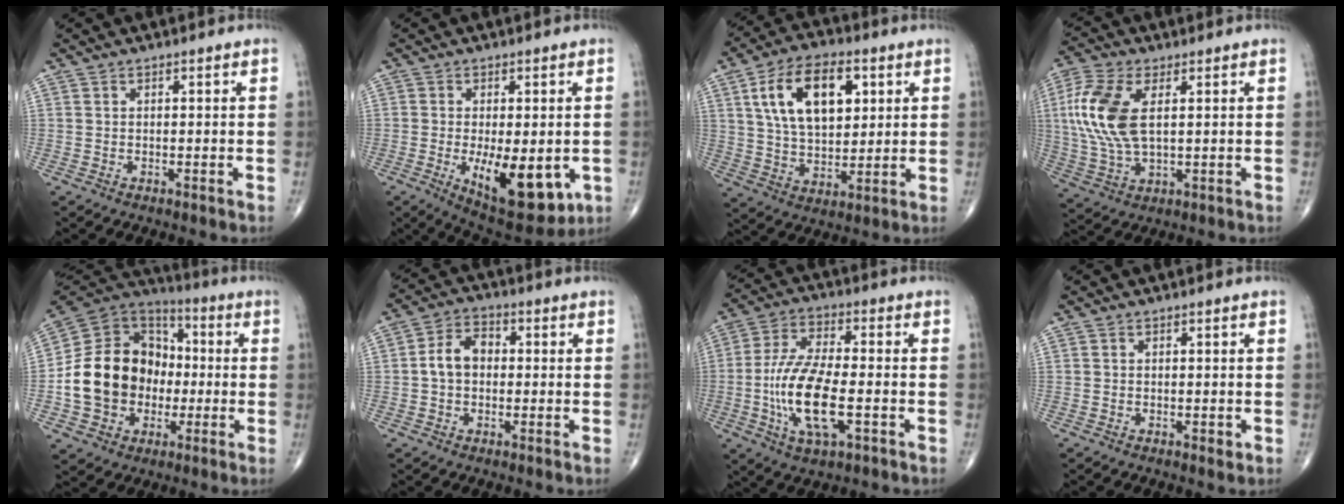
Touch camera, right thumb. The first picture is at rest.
{"total": 14.6, "force": [-3.6, 6.5, 12.6], "torque": [-0.173, -0.021, -0.035]}
{"total": 16.2, "force": [5.4, 9.1, 12.3], "torque": [-0.190, -0.009, 0.098]}
{"total": 13.7, "force": [2.7, 7.0, 11.5], "torque": [-0.266, 0.000, 0.056]}
{"total": 19.1, "force": [-2.7, 15.8, 10.4], "torque": [-0.150, 0.039, -0.047]}
{"total": 6.5, "force": [-0.2, 4.7, 4.5], "torque": [-0.072, 0.023, -0.014]}
{"total": 15.0, "force": [-3.5, 5.8, 13.4], "torque": [-0.272, 0.012, -0.064]}
{"total": 1.0, "force": [-0.3, 0.6, 0.7], "torque": [-0.010, -0.002, -0.006]}